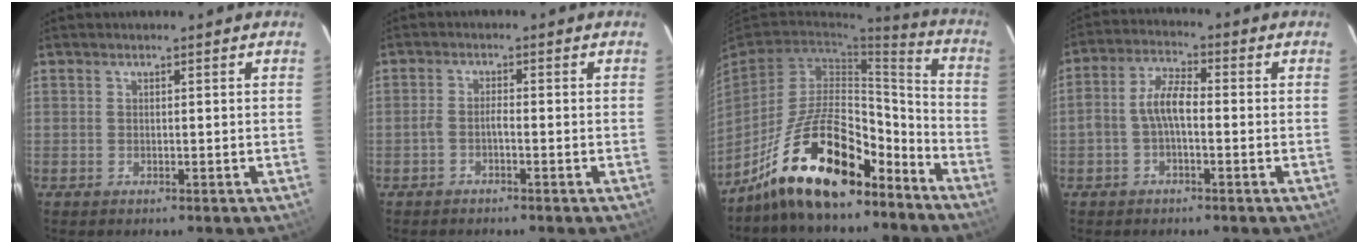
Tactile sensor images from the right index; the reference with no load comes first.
{"total": 1.8, "force": [-1.1, 0.3, 1.3], "torque": [-0.034, 0.007, -0.025]}
{"total": 19.5, "force": [-14.0, 7.4, 11.4], "torque": [-0.206, 0.026, -0.225]}
{"total": 5.5, "force": [-1.2, 2.3, 4.8], "torque": [-0.104, 0.020, -0.026]}